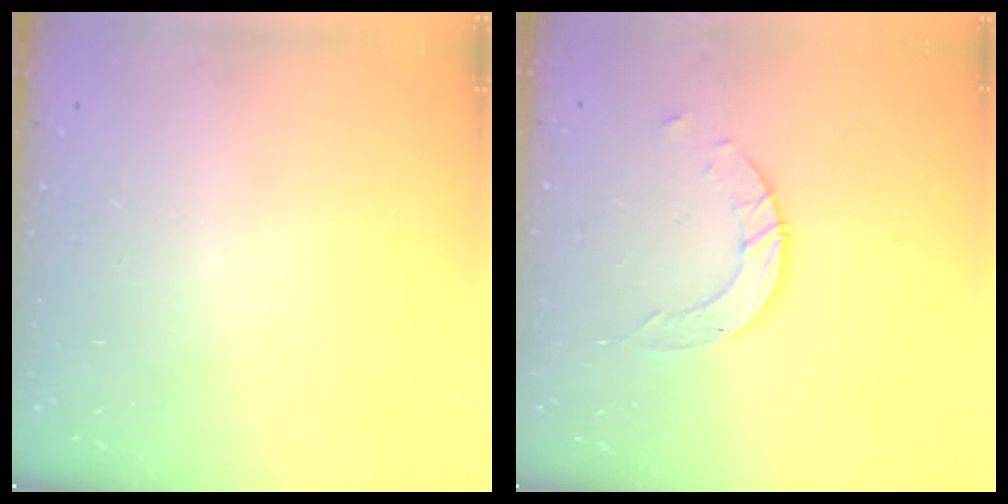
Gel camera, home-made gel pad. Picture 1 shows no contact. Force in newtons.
{"total": 5.9, "press": 5.9, "slide": 0.5}